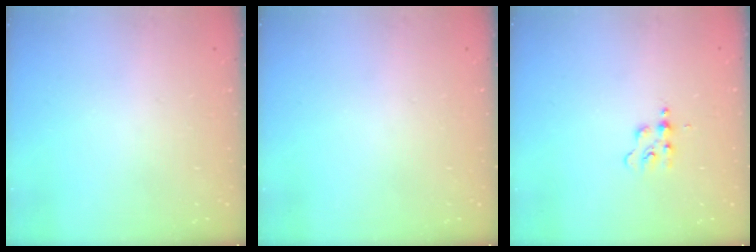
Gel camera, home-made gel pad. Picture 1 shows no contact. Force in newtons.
{"total": 0.0}
{"total": 3.7, "press": 3.7, "slide": 0.5}